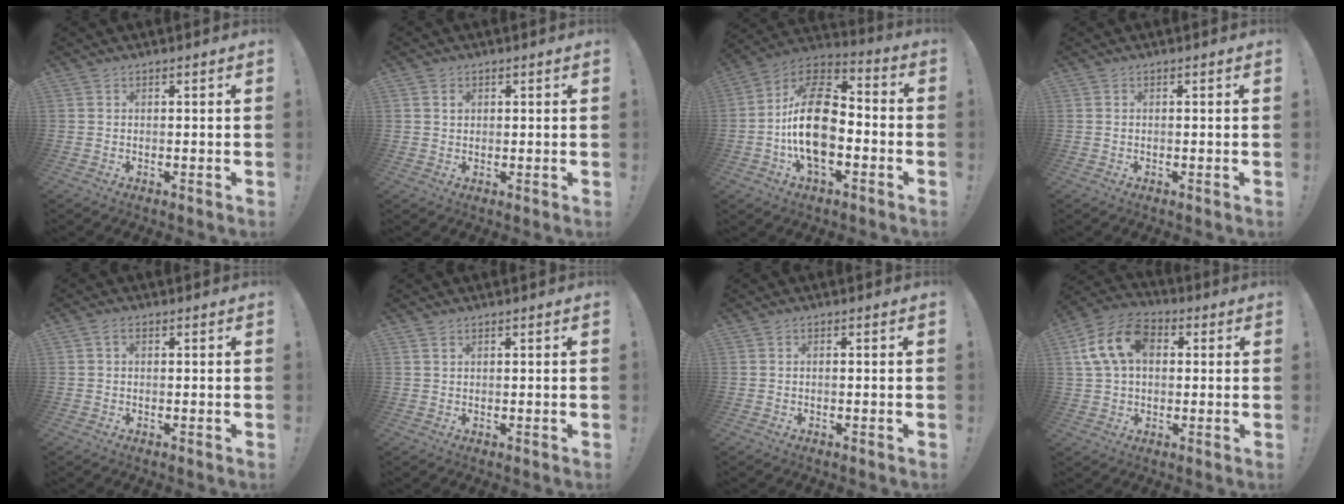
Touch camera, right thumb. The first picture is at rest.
{"total": 1.6, "force": [0.8, 1.3, 0.5], "torque": [0.002, -0.003, 0.012]}
{"total": 20.7, "force": [-3.0, 12.1, 16.5], "torque": [-0.306, 0.024, -0.047]}
{"total": 0.0}
{"total": 1.6, "force": [0.3, 1.2, 1.1], "torque": [-0.026, 0.007, 0.006]}
{"total": 1.3, "force": [0.9, 0.6, 0.7], "torque": [-0.012, 0.000, 0.017]}
{"total": 0.5, "force": [-0.3, 0.0, 0.4], "torque": [-0.013, 0.001, -0.005]}
{"total": 15.1, "force": [3.8, 10.4, 10.2], "torque": [-0.192, 0.008, 0.074]}